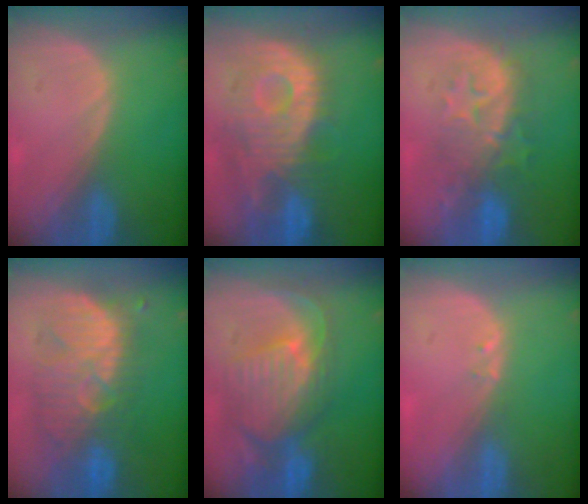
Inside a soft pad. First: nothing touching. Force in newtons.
{"total": 12.1, "press": 10.7, "slide": 5.5}
{"total": 8.6, "press": 8.3, "slide": 2.3}
{"total": 9.9, "press": 9.7, "slide": 2.0}
{"total": 10.8, "press": 9.5, "slide": 5.2}
{"total": 0.6, "press": 0.6, "slide": 0.2}